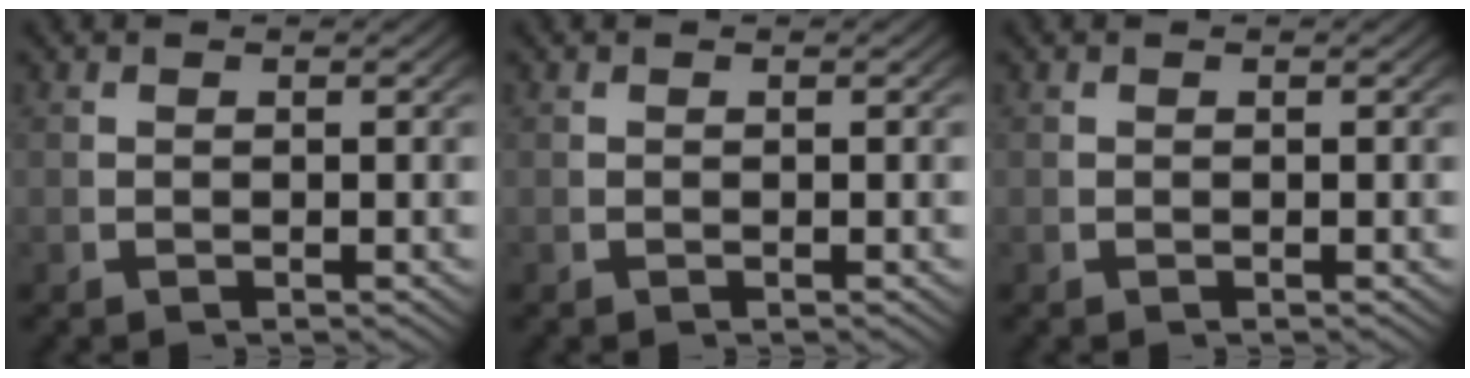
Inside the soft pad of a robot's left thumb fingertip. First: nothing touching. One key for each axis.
{"total": 0.0}
{"total": 0.0}